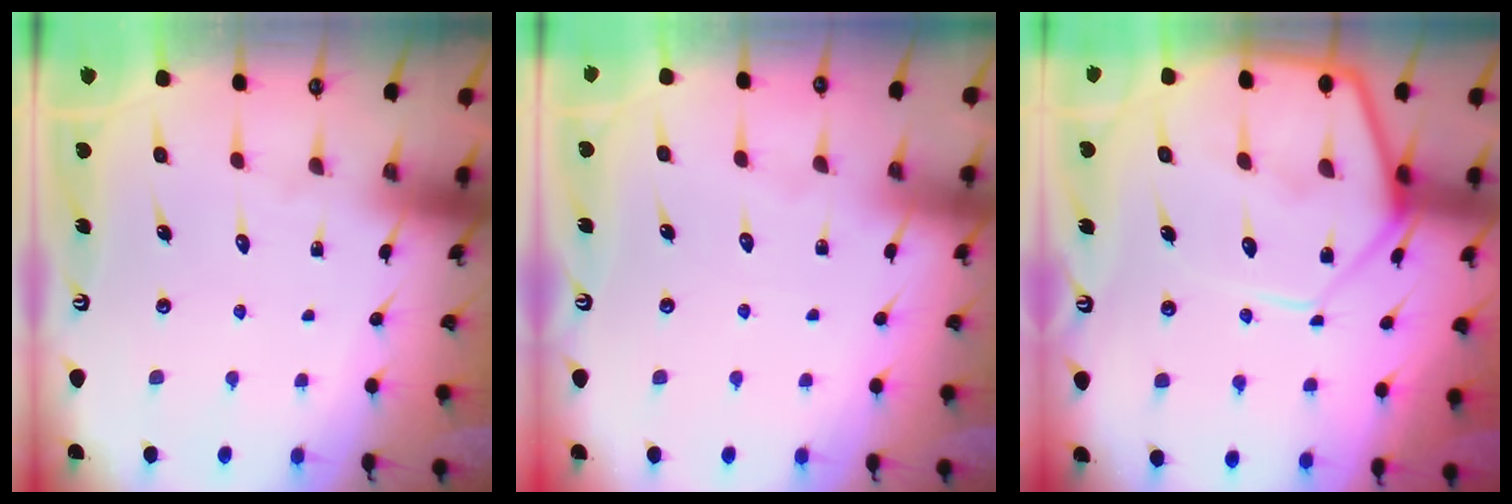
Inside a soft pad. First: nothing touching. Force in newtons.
{"total": 2.3, "press": 2.3, "slide": 0.4}
{"total": 12.6, "press": 12.5, "slide": 1.1}